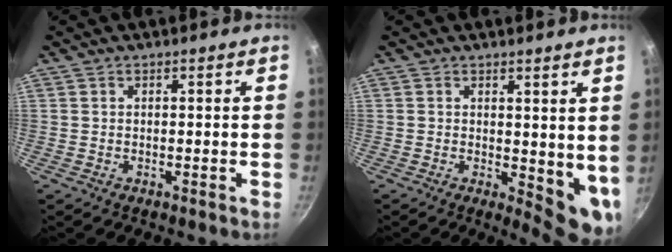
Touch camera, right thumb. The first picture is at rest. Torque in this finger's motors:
{"motor_torque": [-0.08, 0.76, 1.20, -0.14, 0.07]}